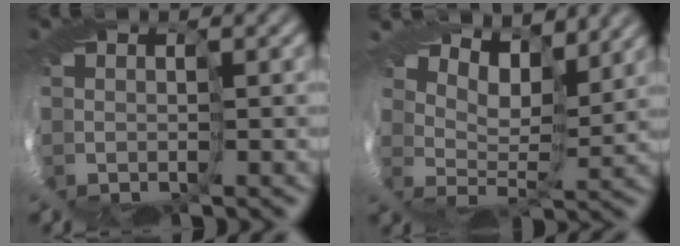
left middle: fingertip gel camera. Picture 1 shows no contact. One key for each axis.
{"total": 6.2, "fx": 6.0, "fy": 0.0, "fz": 1.3, "tx": -0.020, "ty": 0.012, "tz": 0.054}